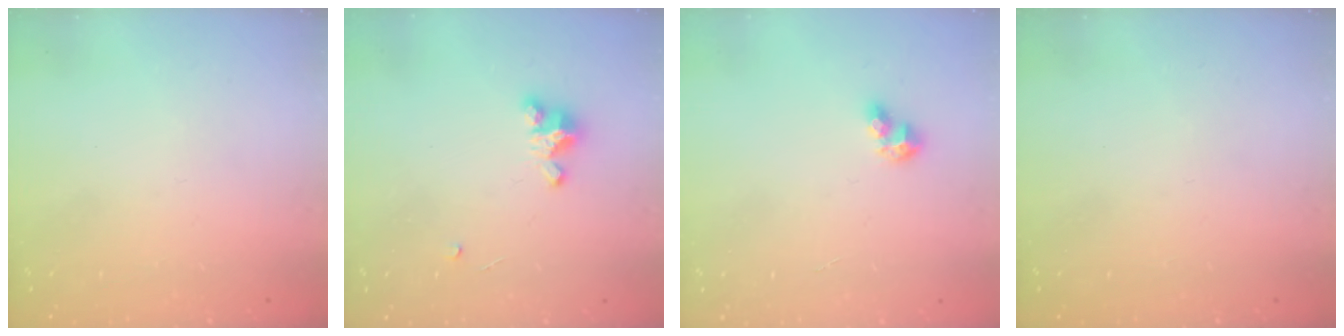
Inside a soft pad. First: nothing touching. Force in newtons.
{"total": 3.4, "press": 3.4, "slide": 0.4}
{"total": 5.6, "press": 5.6, "slide": 0.4}
{"total": 0.0}